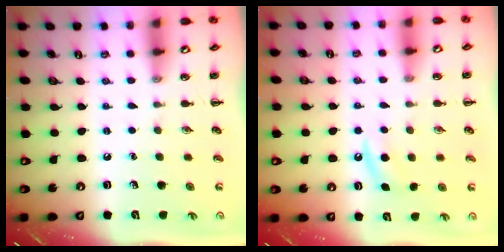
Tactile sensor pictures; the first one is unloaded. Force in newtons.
{"total": 5.1, "press": 4.8, "slide": 1.6}